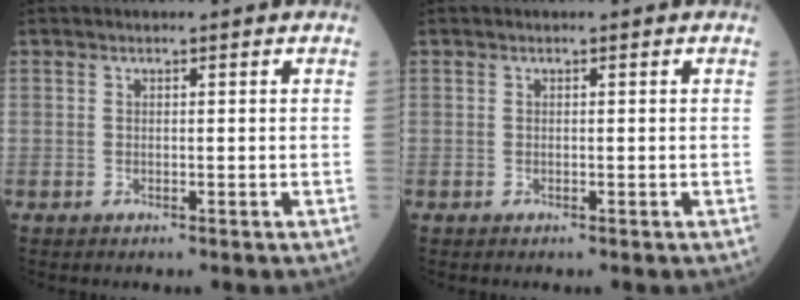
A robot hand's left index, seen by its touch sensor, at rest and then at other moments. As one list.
[{"total": 0.0}]